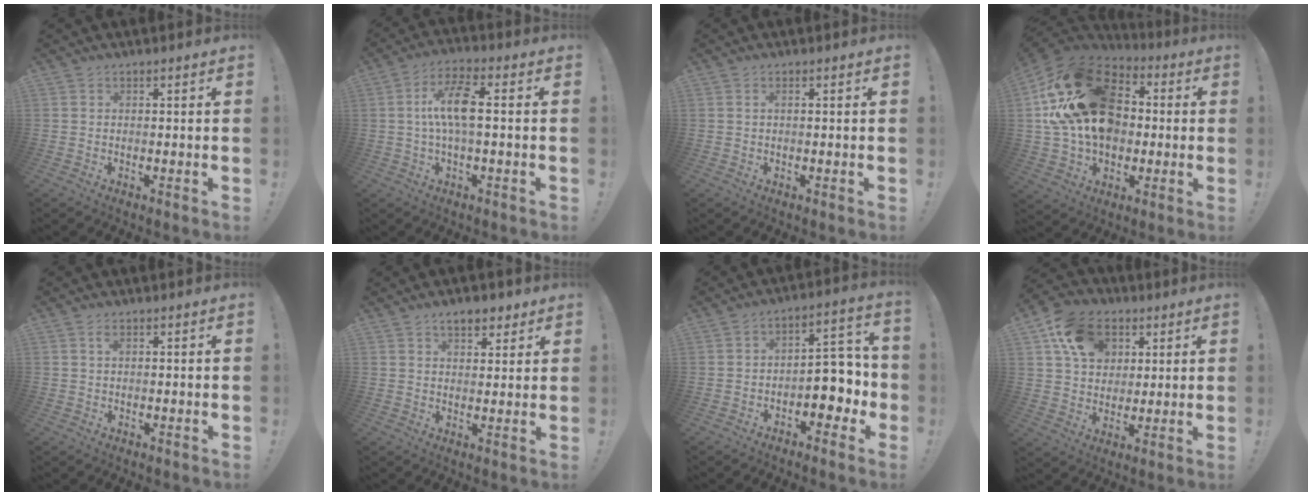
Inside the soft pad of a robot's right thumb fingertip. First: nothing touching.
{"total": 10.8, "force": [0.9, 3.7, 10.1], "torque": [-0.185, 0.005, 0.012]}
{"total": 0.9, "force": [0.3, 0.0, 0.9], "torque": [-0.019, 0.001, 0.005]}
{"total": 26.3, "force": [4.6, 19.1, 17.5], "torque": [-0.310, -0.006, 0.103]}
{"total": 1.3, "force": [0.5, 1.2, 0.3], "torque": [0.008, -0.004, 0.006]}
{"total": 5.9, "force": [4.0, 3.1, 3.1], "torque": [-0.036, -0.013, 0.069]}
{"total": 9.9, "force": [-3.8, 6.5, 6.4], "torque": [-0.057, 0.021, -0.058]}
{"total": 15.5, "force": [6.6, 11.8, 7.6], "torque": [-0.111, -0.019, 0.128]}